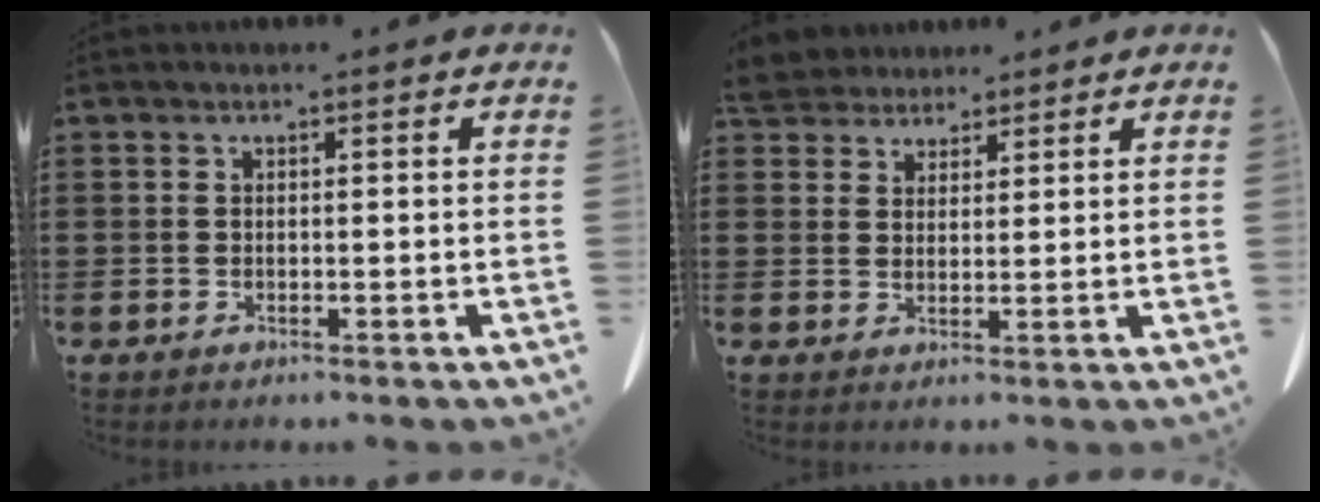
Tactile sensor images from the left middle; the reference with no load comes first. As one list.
[{"total": 3.9, "force": [3.7, 1.3, 0.2], "torque": [-0.018, -0.006, 0.070]}]